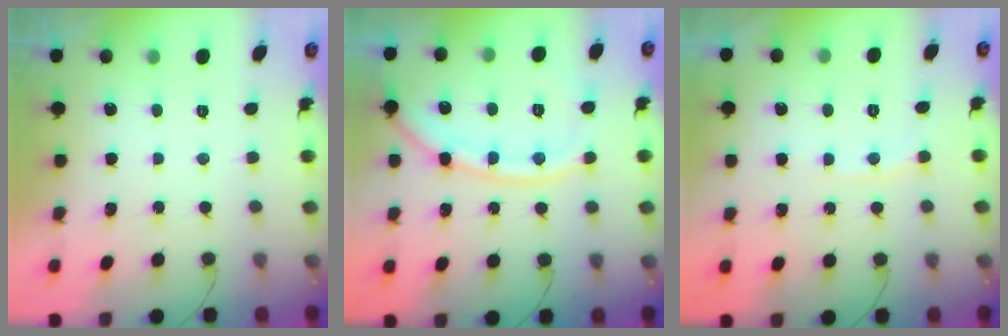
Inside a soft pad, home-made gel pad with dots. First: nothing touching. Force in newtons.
{"total": 13.1, "press": 13.0, "slide": 1.7}
{"total": 4.1, "press": 4.1, "slide": 0.4}